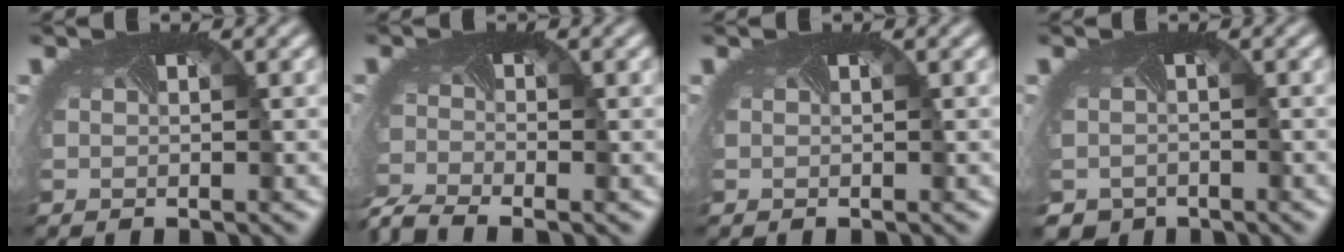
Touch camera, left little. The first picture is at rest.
{"total": 4.5, "force": [-4.0, 0.8, 1.7], "torque": [-0.053, -0.029, -0.083]}
{"total": 0.0}
{"total": 2.5, "force": [-1.8, 1.6, 0.2], "torque": [-0.002, -0.020, -0.024]}